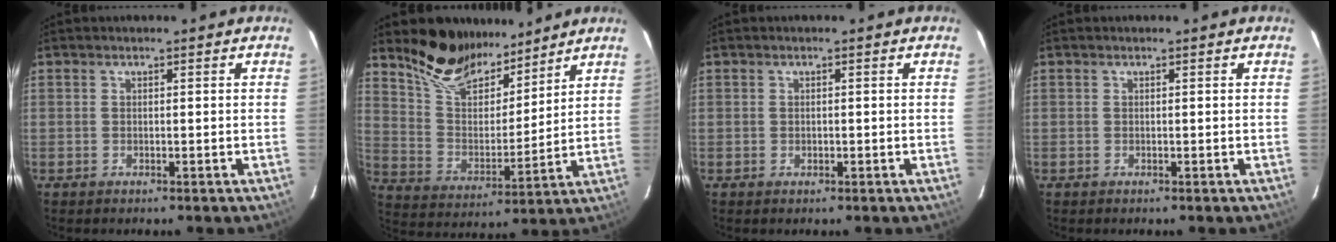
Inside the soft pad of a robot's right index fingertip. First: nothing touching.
{"total": 14.3, "force": [11.6, 5.8, 6.0], "torque": [-0.128, 0.006, 0.216]}
{"total": 0.5, "force": [-0.1, 0.5, 0.1], "torque": [0.000, -0.001, 0.000]}
{"total": 0.0}